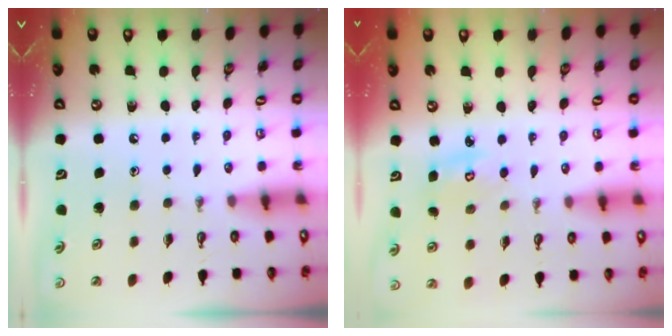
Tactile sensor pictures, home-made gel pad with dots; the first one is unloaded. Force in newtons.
{"total": 3.9, "press": 3.8, "slide": 0.2}